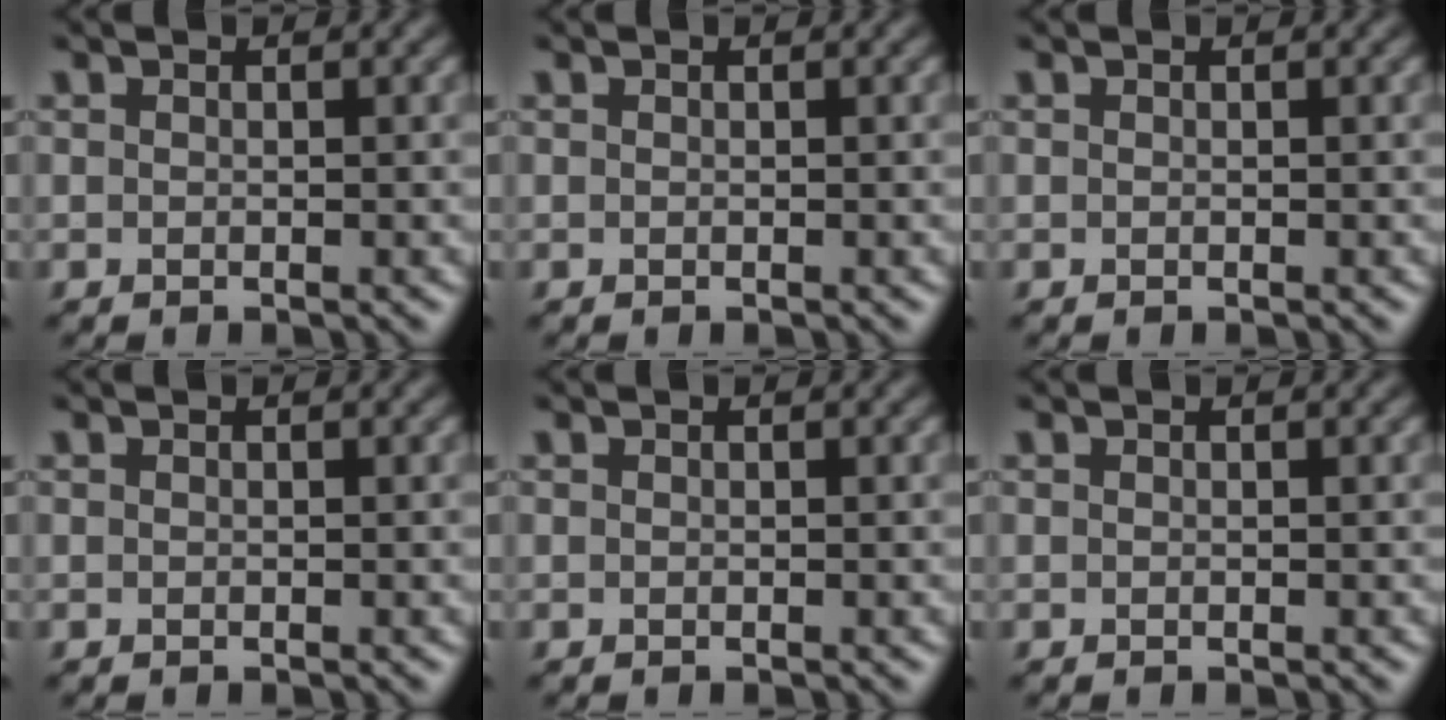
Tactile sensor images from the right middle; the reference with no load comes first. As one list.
[{"total": 0.0}, {"total": 0.0}, {"total": 0.0}, {"total": 0.0}, {"total": 0.0}]